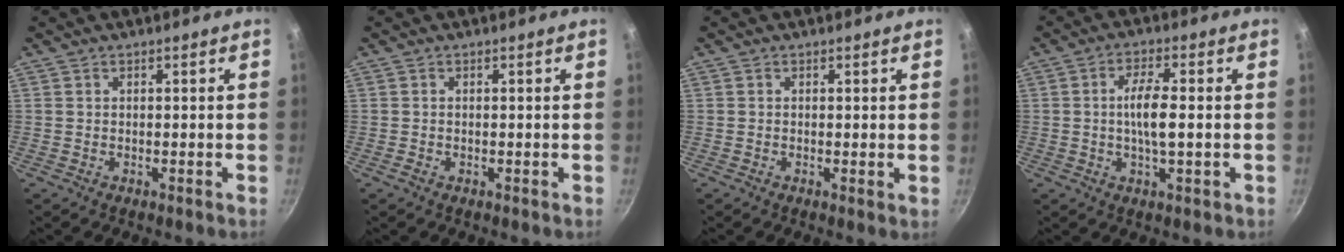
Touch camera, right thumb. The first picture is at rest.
{"total": 0.0}
{"total": 0.7, "force": [0.2, 0.1, 0.7], "torque": [-0.009, -0.006, -0.001]}
{"total": 6.5, "force": [-0.2, 1.9, 6.3], "torque": [-0.125, 0.005, -0.008]}